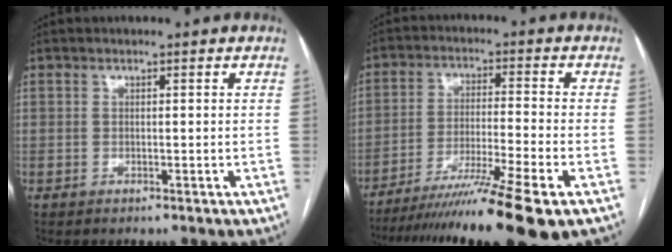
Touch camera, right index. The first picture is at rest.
{"total": 15.4, "force": [-11.2, -1.4, 10.5], "torque": [-0.162, -0.037, -0.183]}